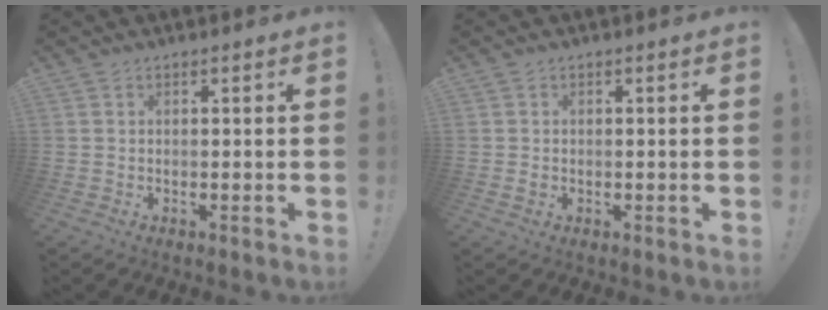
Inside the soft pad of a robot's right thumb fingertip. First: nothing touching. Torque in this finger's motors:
{"motor_torque": [0.40, 0.20, 0.08, -0.45, -0.04]}